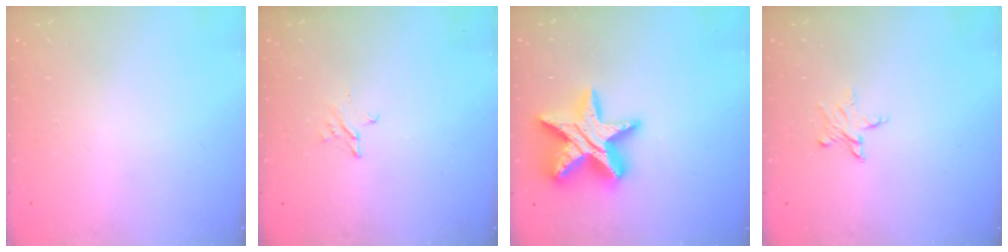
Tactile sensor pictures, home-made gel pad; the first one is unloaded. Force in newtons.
{"total": 2.1, "press": 2.1, "slide": 0.2}
{"total": 19.7, "press": 19.6, "slide": 1.8}
{"total": 3.5, "press": 3.4, "slide": 0.3}